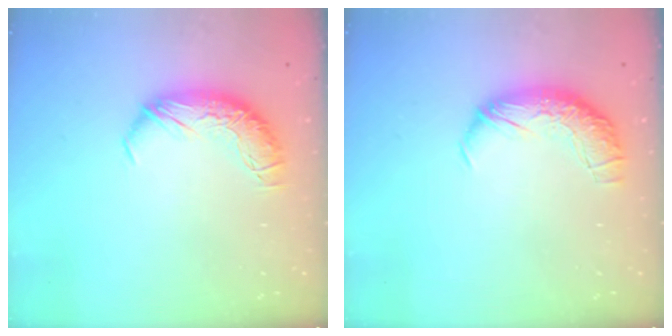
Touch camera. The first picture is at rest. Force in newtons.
{"total": 2.4, "press": 1.0, "slide": 2.2}